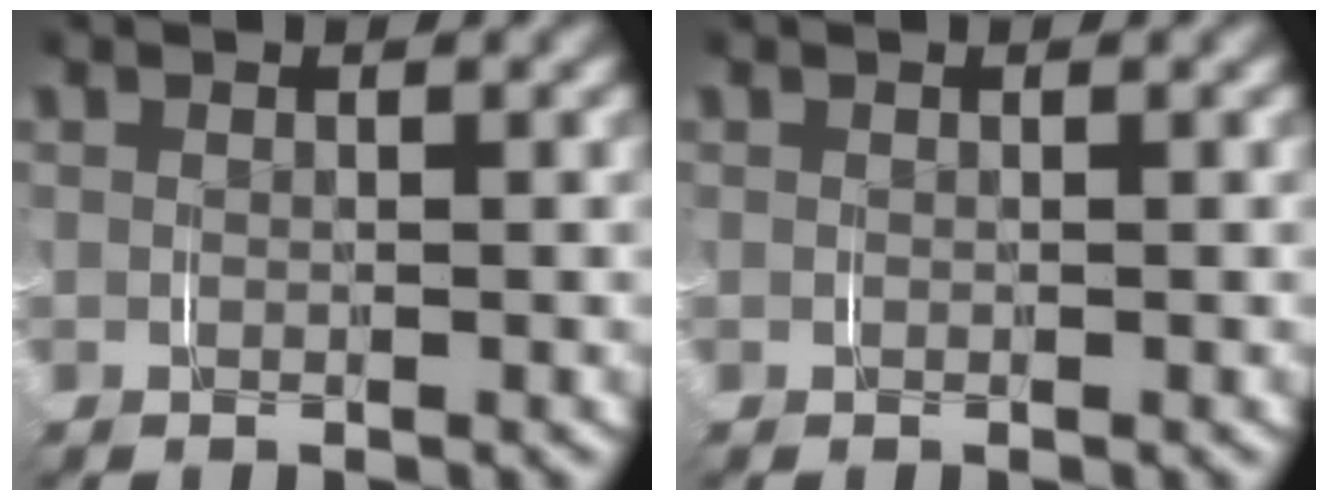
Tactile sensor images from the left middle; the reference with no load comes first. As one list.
[{"total": 0.0}]